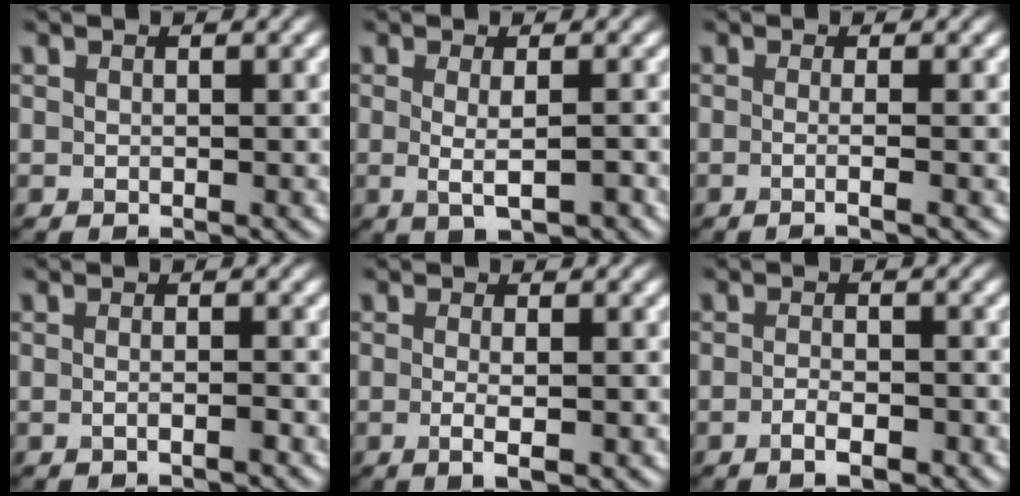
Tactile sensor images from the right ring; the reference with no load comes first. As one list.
[{"total": 2.6, "force": [-0.2, 0.6, 2.6], "torque": [-0.044, -0.007, 0.000]}, {"total": 2.7, "force": [-0.3, 1.0, 2.5], "torque": [-0.025, -0.005, -0.024]}, {"total": 1.6, "force": [-0.5, 0.6, 1.4], "torque": [-0.008, -0.004, -0.015]}, {"total": 2.4, "force": [-0.4, 0.7, 2.3], "torque": [-0.038, -0.007, -0.007]}, {"total": 2.3, "force": [-1.1, 0.8, 1.8], "torque": [-0.034, -0.002, -0.020]}]